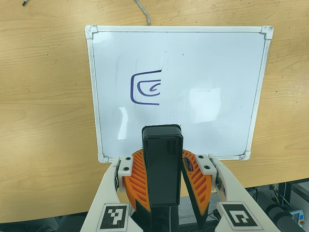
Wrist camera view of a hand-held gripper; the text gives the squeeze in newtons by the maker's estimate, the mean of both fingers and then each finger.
{"total": 8.6, "left": 8.9, "right": 8.2}